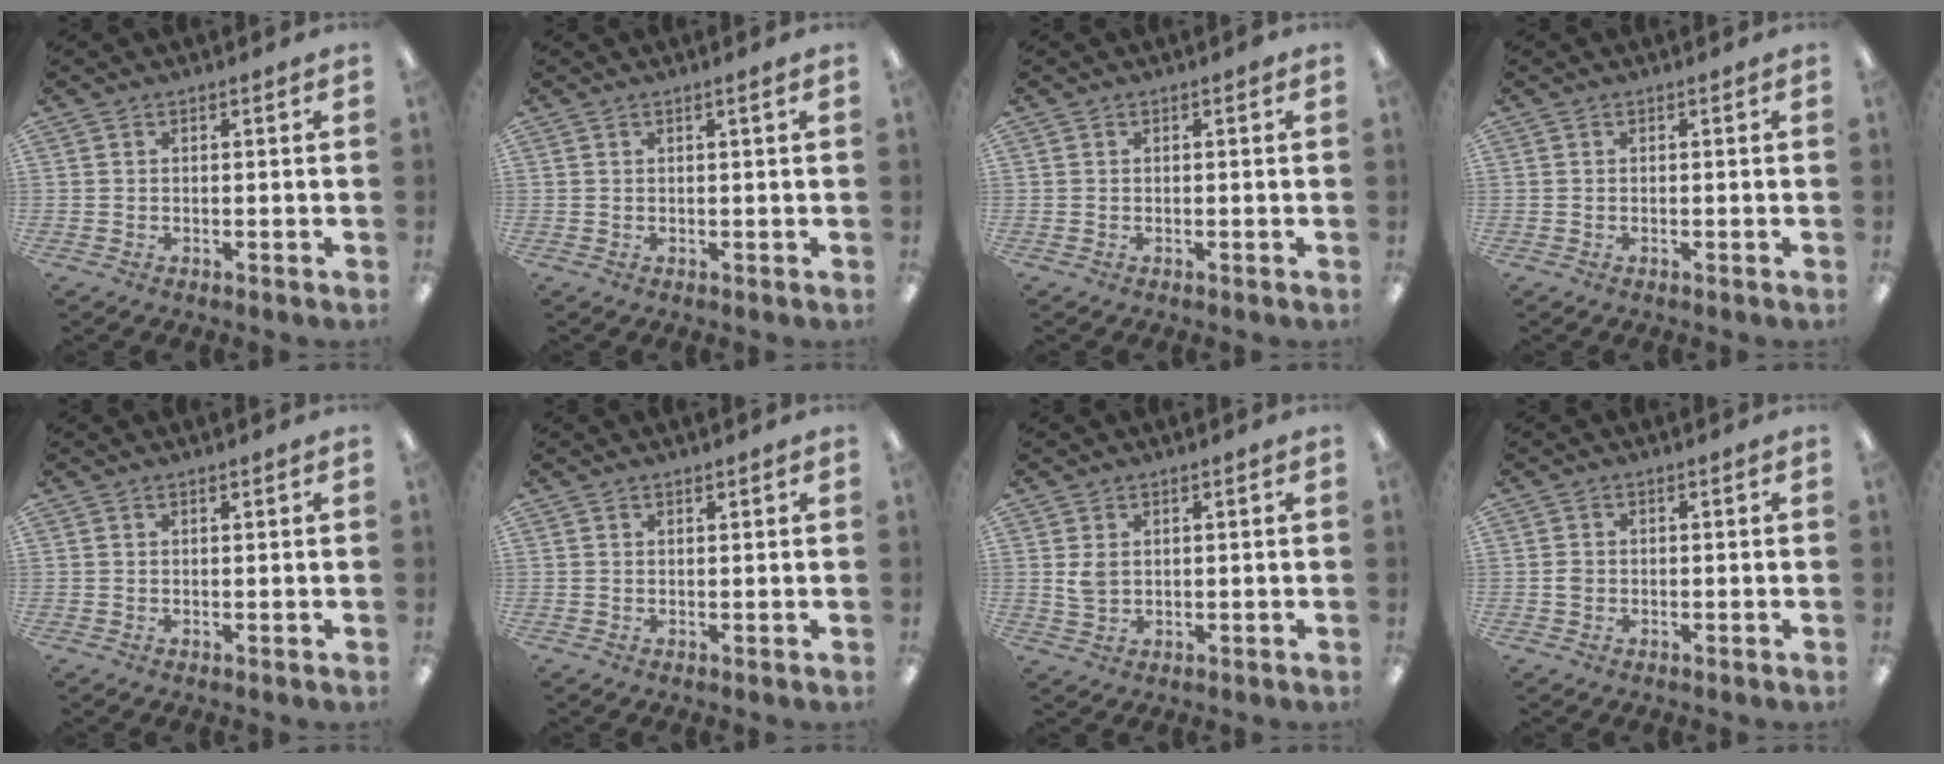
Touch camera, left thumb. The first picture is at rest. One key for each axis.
{"total": 1.4, "fx": 0.6, "fy": 0.1, "fz": 1.3, "tx": -0.024, "ty": 0.002, "tz": 0.010}
{"total": 0.0}
{"total": 0.0}
{"total": 0.7, "fx": 0.6, "fy": 0.1, "fz": 0.3, "tx": -0.006, "ty": 0.001, "tz": 0.011}
{"total": 0.9, "fx": 0.9, "fy": 0.2, "fz": 0.3, "tx": -0.007, "ty": -0.001, "tz": 0.016}
{"total": 3.2, "fx": 1.3, "fy": 2.0, "fz": 2.1, "tx": -0.037, "ty": -0.001, "tz": 0.022}
{"total": 1.4, "fx": -0.1, "fy": 1.1, "fz": 0.7, "tx": -0.014, "ty": 0.004, "tz": -0.002}